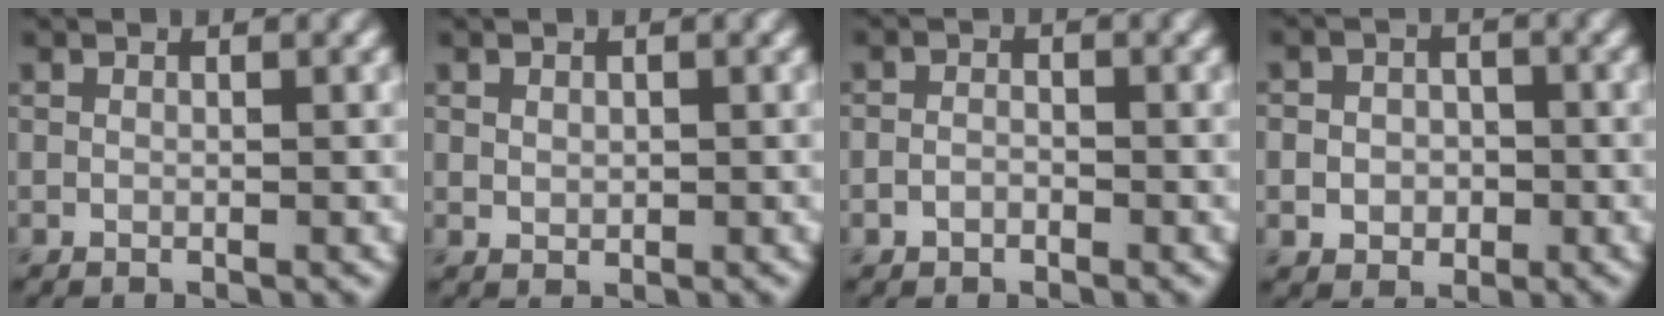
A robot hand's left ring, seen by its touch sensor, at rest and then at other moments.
{"total": 0.8, "force": [0.3, 0.7, 0.4], "torque": [-0.006, -0.003, 0.008]}
{"total": 1.1, "force": [-0.6, 0.8, 0.5], "torque": [-0.009, 0.001, -0.015]}
{"total": 3.5, "force": [-0.5, 3.0, 1.7], "torque": [-0.009, -0.001, -0.023]}